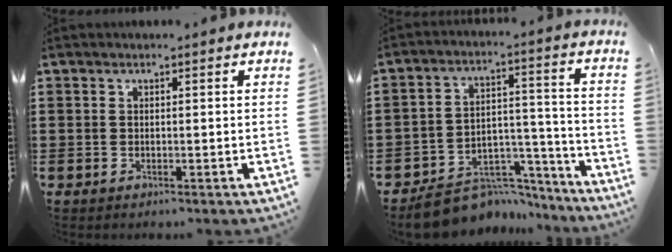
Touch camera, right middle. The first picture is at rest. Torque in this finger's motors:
{"motor_torque": [1.22, -0.92, 0.10, 0.04]}